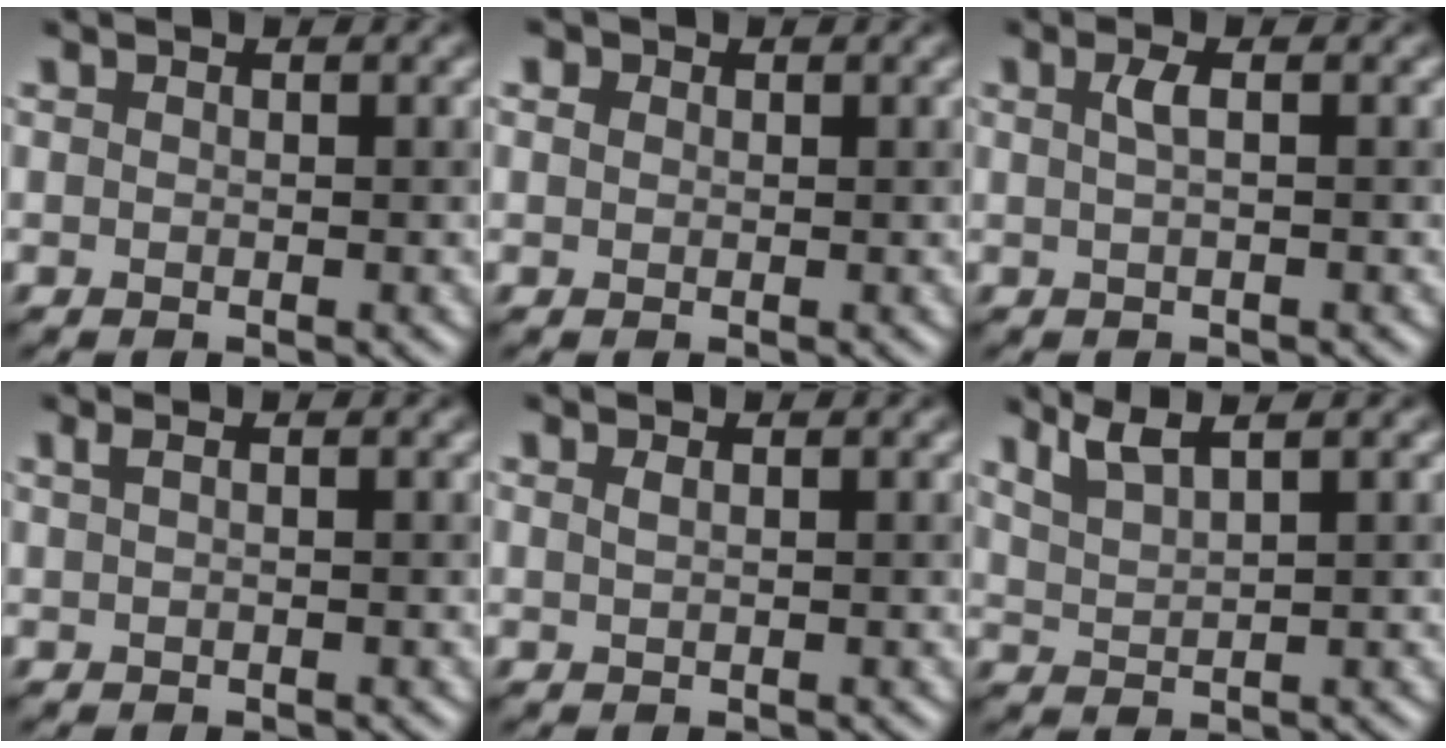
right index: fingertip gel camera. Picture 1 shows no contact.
{"total": 0.8, "force": [0.2, 0.7, 0.2], "torque": [-0.004, 0.002, 0.000]}
{"total": 1.6, "force": [0.3, 0.5, 1.5], "torque": [-0.029, 0.005, 0.003]}
{"total": 0.9, "force": [0.2, 0.3, 0.9], "torque": [-0.015, 0.001, 0.002]}
{"total": 0.9, "force": [0.4, 0.4, 0.7], "torque": [-0.009, 0.003, 0.004]}
{"total": 3.0, "force": [2.3, 0.5, 1.9], "torque": [-0.033, 0.011, 0.053]}